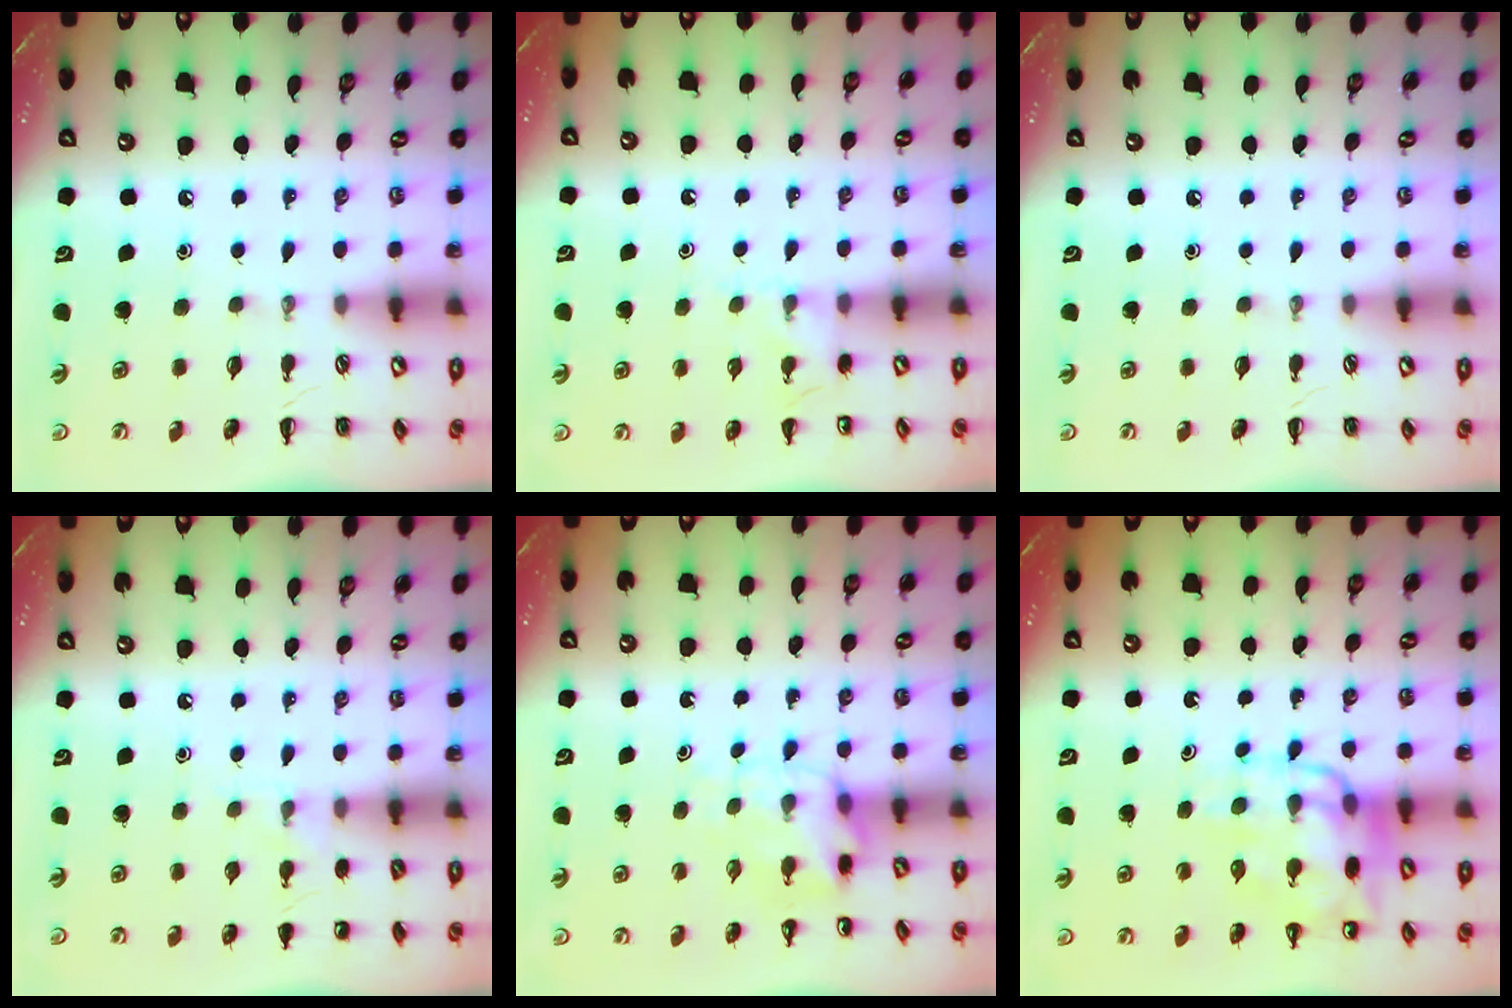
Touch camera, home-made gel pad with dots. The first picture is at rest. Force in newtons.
{"total": 5.5, "press": 5.3, "slide": 1.5}
{"total": 0.0}
{"total": 5.5, "press": 5.2, "slide": 1.7}
{"total": 5.2, "press": 5.2, "slide": 0.6}
{"total": 12.9, "press": 12.5, "slide": 3.1}